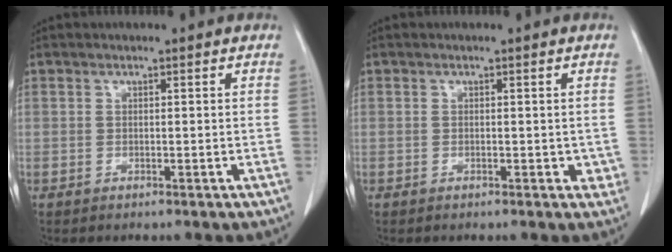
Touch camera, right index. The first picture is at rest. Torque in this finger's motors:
{"motor_torque": [0.34, -0.12, 0.06, 0.01]}